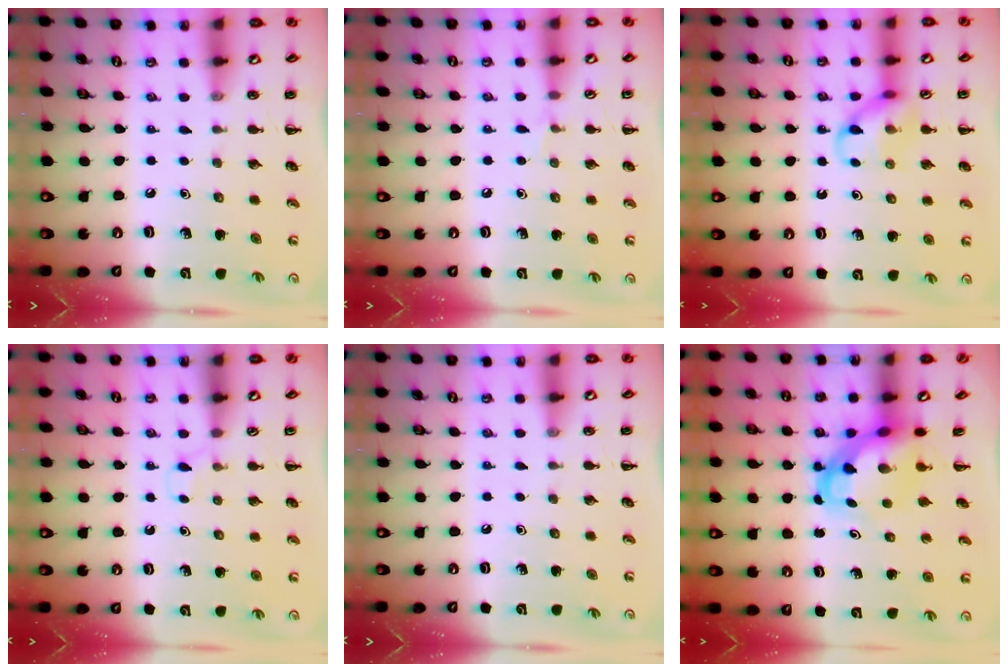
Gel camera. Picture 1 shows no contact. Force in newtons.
{"total": 3.7, "press": 3.5, "slide": 1.2}
{"total": 11.7, "press": 11.6, "slide": 1.1}
{"total": 2.3, "press": 2.2, "slide": 0.8}
{"total": 0.0}
{"total": 5.0, "press": 4.8, "slide": 1.1}